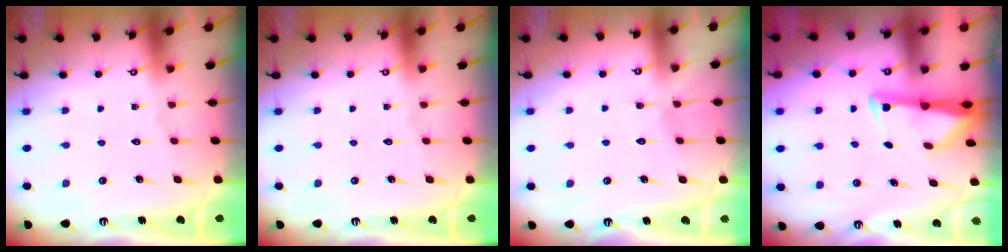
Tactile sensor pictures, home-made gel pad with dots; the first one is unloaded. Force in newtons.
{"total": 0.0}
{"total": 2.9, "press": 2.9, "slide": 0.4}
{"total": 3.3, "press": 3.3, "slide": 0.5}